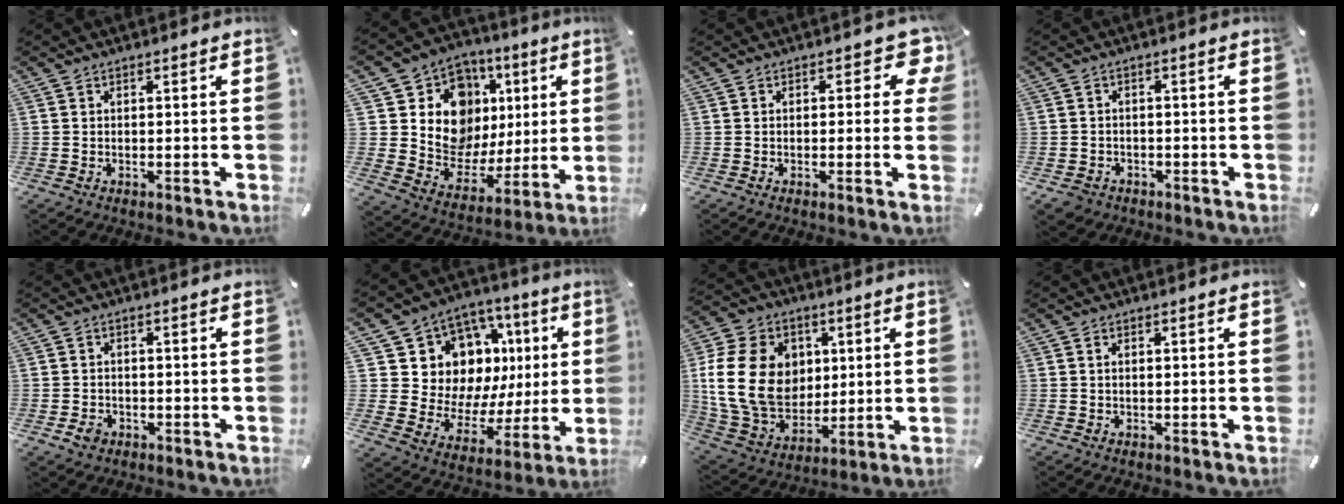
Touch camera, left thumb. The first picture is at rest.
{"total": 14.2, "force": [4.2, 12.7, 4.7], "torque": [-0.073, -0.041, 0.099]}
{"total": 5.3, "force": [1.8, 2.9, 4.0], "torque": [-0.034, -0.009, 0.023]}
{"total": 4.5, "force": [-2.7, 3.4, 1.0], "torque": [-0.033, 0.011, -0.055]}
{"total": 2.9, "force": [-1.3, 2.3, 1.1], "torque": [-0.019, 0.007, -0.025]}
{"total": 14.6, "force": [6.8, 11.7, 5.5], "torque": [-0.087, -0.069, 0.143]}
{"total": 19.9, "force": [2.6, 16.2, 11.3], "torque": [-0.241, -0.002, 0.052]}
{"total": 0.7, "force": [0.1, 0.3, 0.6], "torque": [-0.014, 0.001, 0.000]}